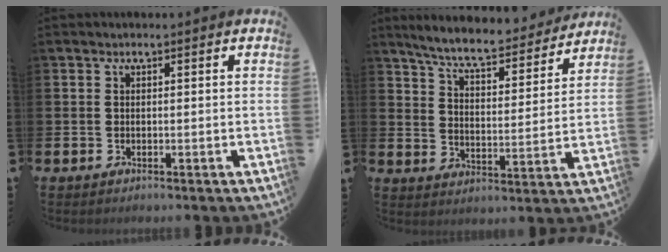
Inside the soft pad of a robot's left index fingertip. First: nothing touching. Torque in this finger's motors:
{"motor_torque": [0.04, -0.72, 0.69, 0.21]}